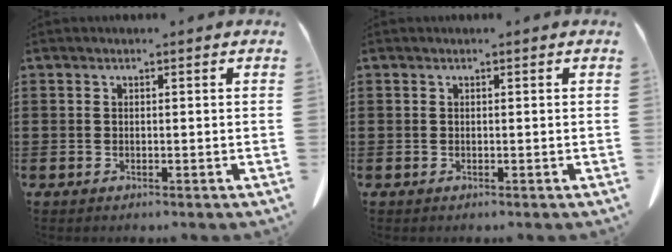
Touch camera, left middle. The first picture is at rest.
{"total": 0.0}